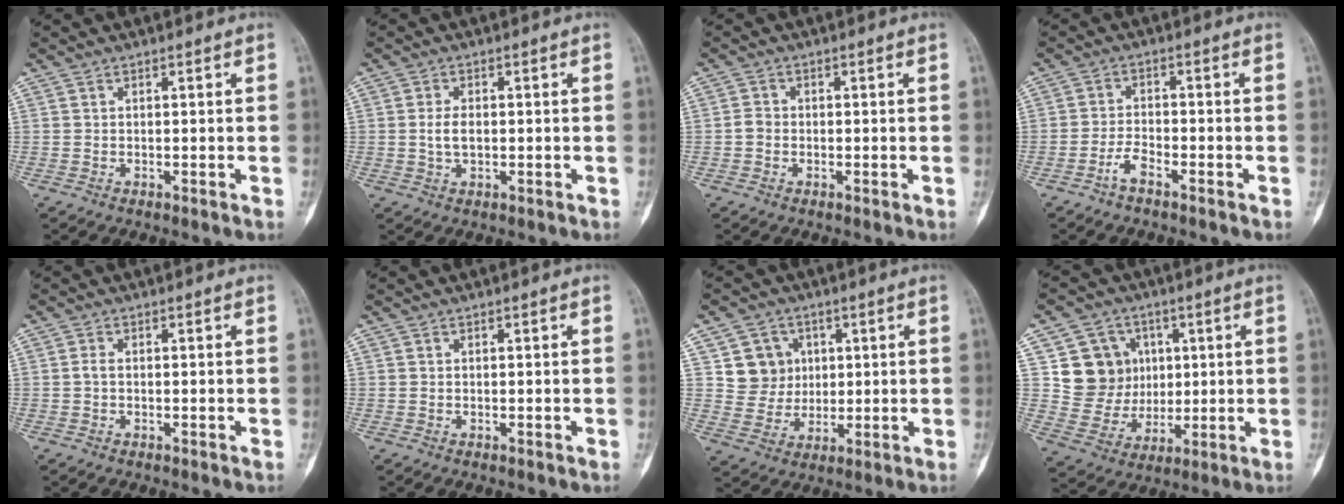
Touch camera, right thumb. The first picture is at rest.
{"total": 3.2, "force": [-0.1, 1.8, 2.6], "torque": [-0.052, 0.002, -0.001]}
{"total": 1.8, "force": [-0.5, 1.5, 0.8], "torque": [-0.009, 0.005, -0.013]}
{"total": 3.3, "force": [-2.3, 0.9, 2.1], "torque": [-0.044, 0.017, -0.050]}
{"total": 1.0, "force": [-0.1, 0.5, 0.8], "torque": [-0.017, 0.001, -0.005]}
{"total": 0.0}
{"total": 7.8, "force": [2.3, 7.2, 1.7], "torque": [0.006, -0.005, 0.043]}
{"total": 11.9, "force": [3.1, 11.0, 3.4], "torque": [-0.012, -0.004, 0.066]}